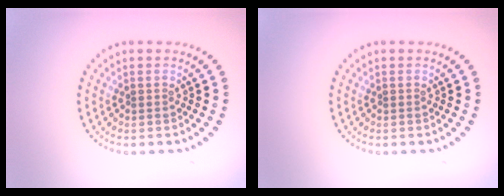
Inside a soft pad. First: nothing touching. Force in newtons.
{"total": 0.0}